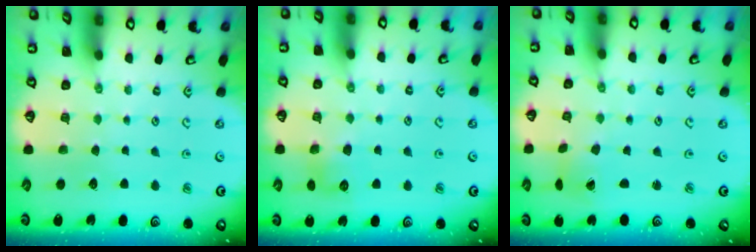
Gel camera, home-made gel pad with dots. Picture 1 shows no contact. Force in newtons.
{"total": 6.3, "press": 6.3, "slide": 0.7}
{"total": 1.2, "press": 1.1, "slide": 0.3}